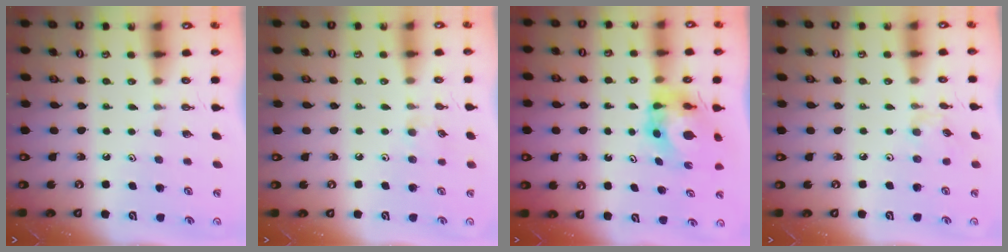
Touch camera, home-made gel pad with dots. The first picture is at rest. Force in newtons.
{"total": 5.3, "press": 5.3, "slide": 0.7}
{"total": 7.1, "press": 7.1, "slide": 0.7}
{"total": 1.5, "press": 1.4, "slide": 0.4}